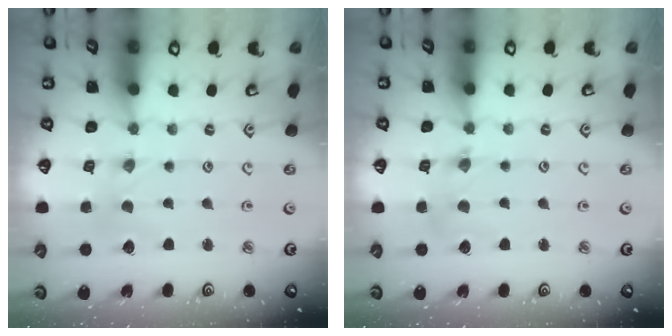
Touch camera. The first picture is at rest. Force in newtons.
{"total": 2.8, "press": 2.8, "slide": 0.4}